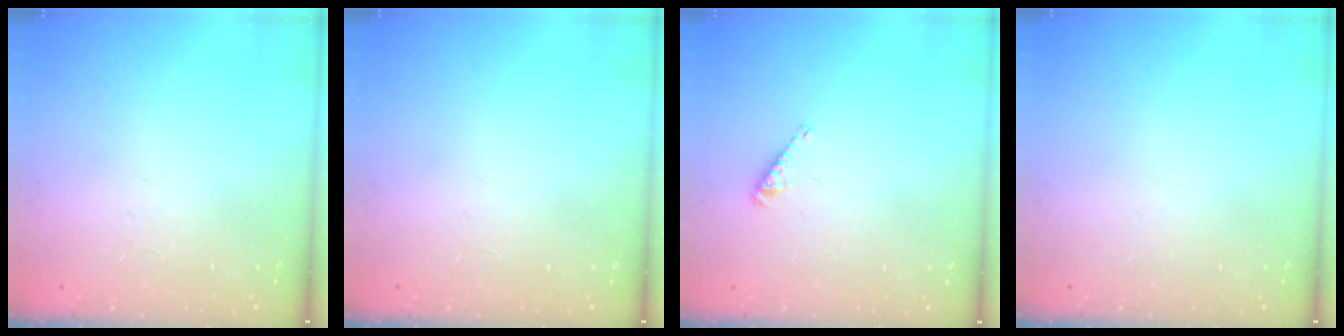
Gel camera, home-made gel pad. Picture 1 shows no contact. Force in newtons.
{"total": 0.0}
{"total": 3.3, "press": 3.3, "slide": 0.6}
{"total": 0.0}